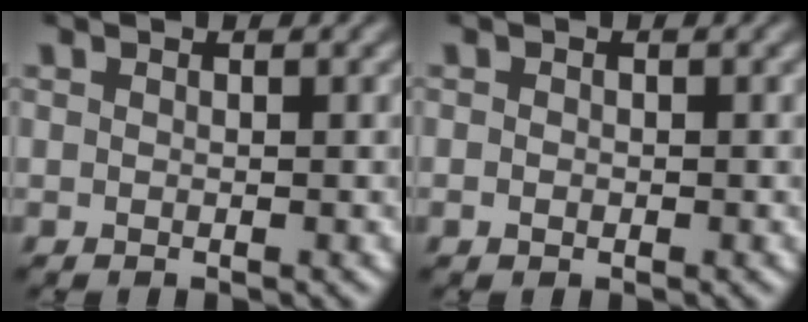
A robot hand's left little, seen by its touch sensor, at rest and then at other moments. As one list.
[{"total": 0.8, "force": [0.1, 0.6, 0.4], "torque": [-0.003, 0.003, -0.004]}]